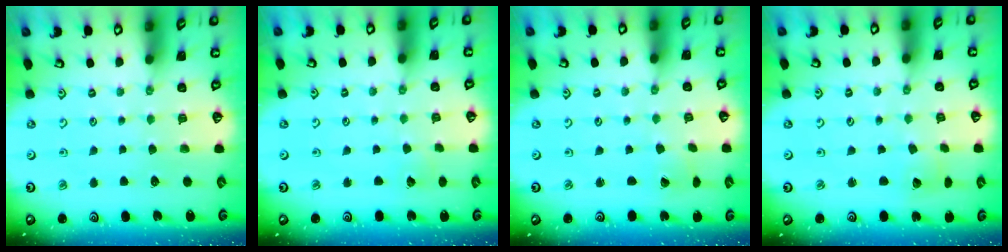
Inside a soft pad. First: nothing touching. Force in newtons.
{"total": 1.7, "press": 1.7, "slide": 0.1}
{"total": 0.6, "press": 0.6, "slide": 0.0}
{"total": 1.8, "press": 1.7, "slide": 0.3}